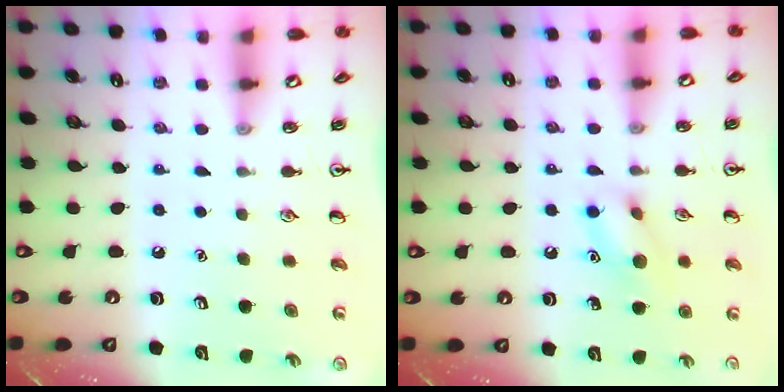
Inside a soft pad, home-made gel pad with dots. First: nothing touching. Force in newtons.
{"total": 9.4, "press": 9.4, "slide": 0.9}